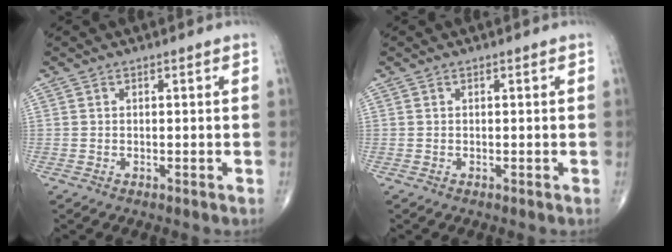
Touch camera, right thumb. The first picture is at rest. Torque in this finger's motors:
{"motor_torque": [-0.19, 0.19, 0.00, 0.00, 0.00]}